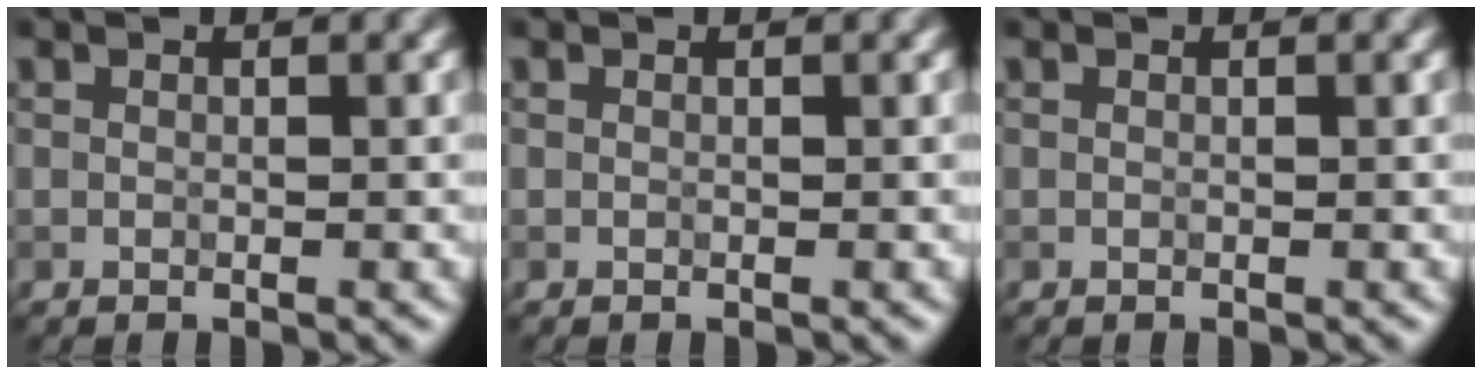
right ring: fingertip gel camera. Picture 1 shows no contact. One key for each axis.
{"total": 0.0}
{"total": 0.0}